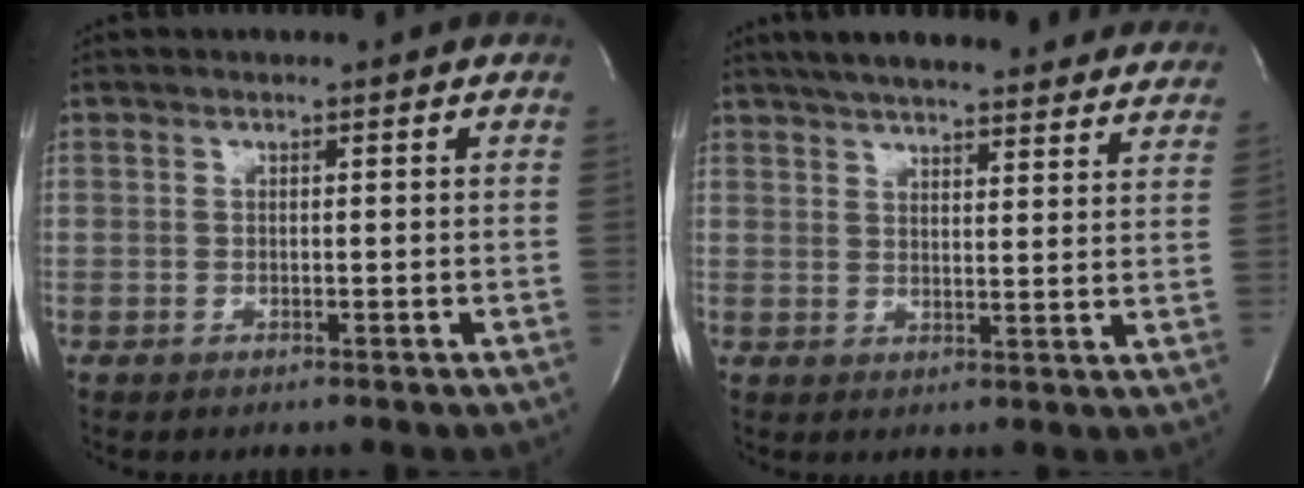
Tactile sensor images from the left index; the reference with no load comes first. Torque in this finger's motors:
{"motor_torque": [0.06, -0.21, 0.59, 0.12]}